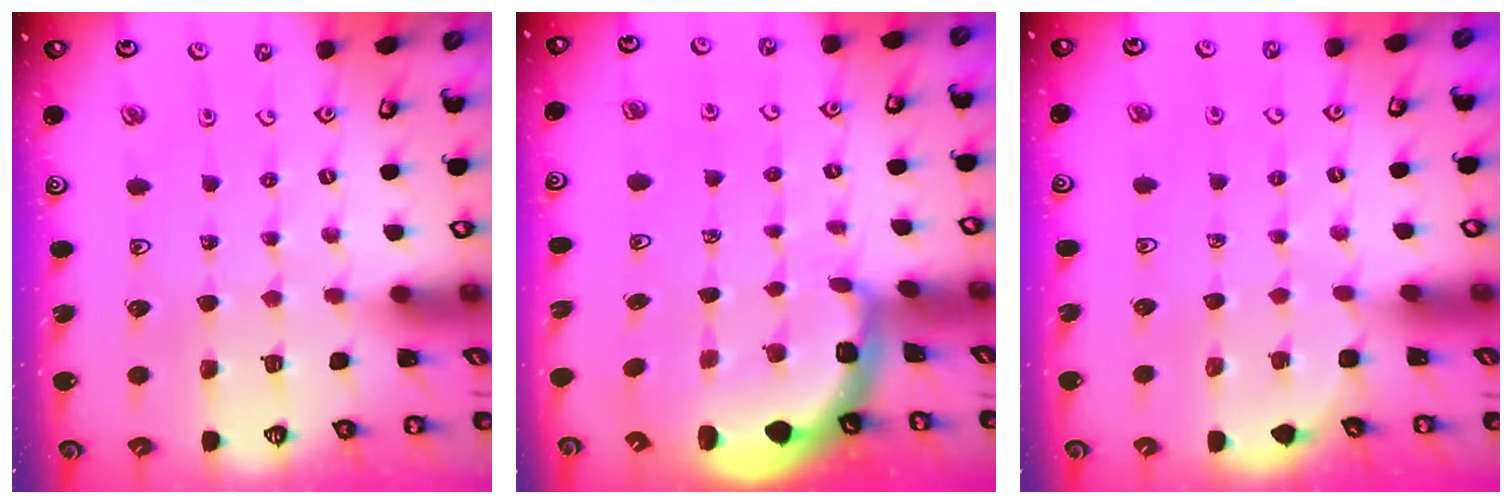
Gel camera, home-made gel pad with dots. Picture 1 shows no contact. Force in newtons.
{"total": 2.1, "press": 1.9, "slide": 0.8}
{"total": 2.3, "press": 2.3, "slide": 0.2}